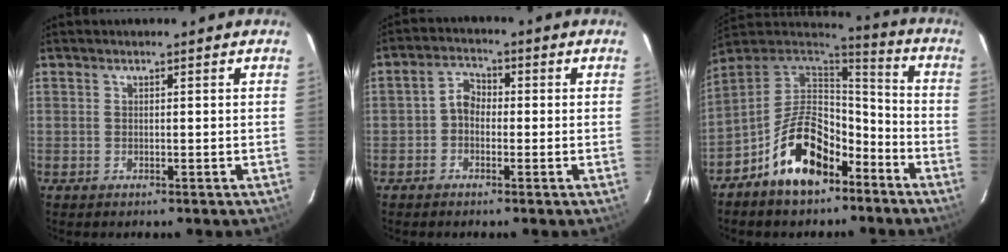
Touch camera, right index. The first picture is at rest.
{"total": 3.0, "force": [-1.0, 2.2, 1.7], "torque": [-0.033, 0.012, -0.024]}
{"total": 15.6, "force": [-8.8, 8.4, 9.9], "torque": [-0.190, 0.029, -0.138]}